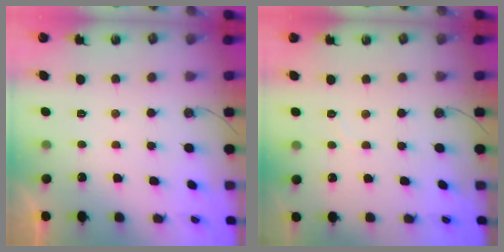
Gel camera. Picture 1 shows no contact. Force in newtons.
{"total": 2.7, "press": 2.7, "slide": 0.4}